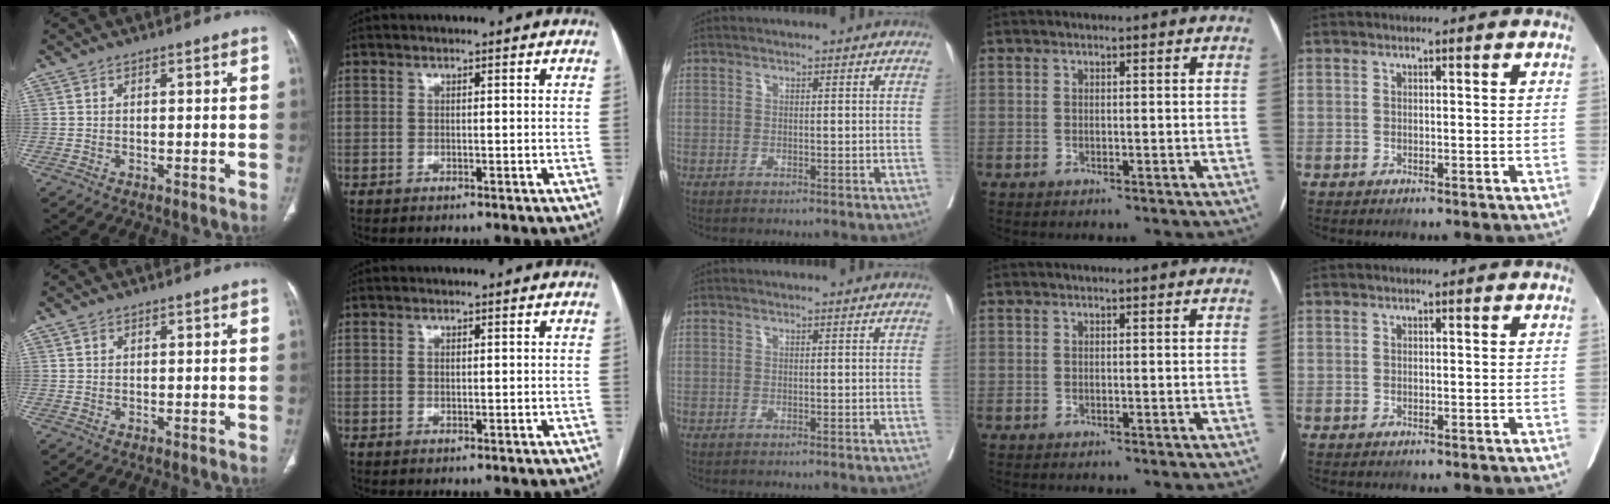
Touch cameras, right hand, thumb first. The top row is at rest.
{"thumb": {"total": 0.7, "force": [0.5, 0.5, 0.2], "torque": [0.000, -0.002, 0.008]}, "index": {"total": 0.6, "force": [0.2, 0.4, 0.5], "torque": [-0.012, 0.000, 0.004]}}